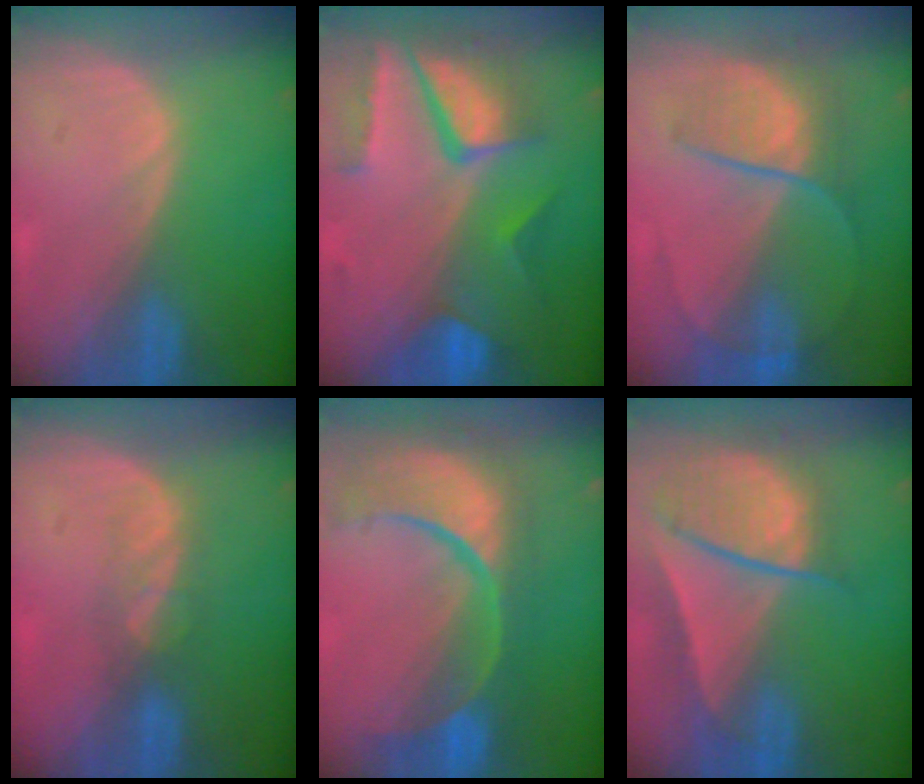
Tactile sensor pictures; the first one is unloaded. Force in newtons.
{"total": 10.3, "press": 8.8, "slide": 5.5}
{"total": 6.9, "press": 6.6, "slide": 2.0}
{"total": 3.5, "press": 3.1, "slide": 1.6}
{"total": 13.7, "press": 10.8, "slide": 8.4}
{"total": 9.5, "press": 8.2, "slide": 4.9}